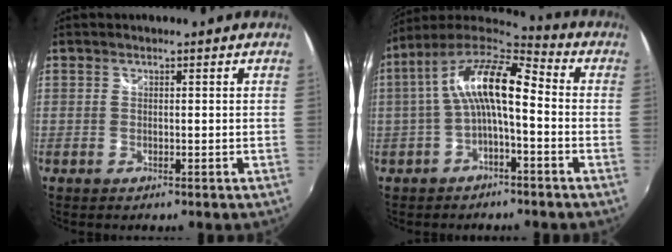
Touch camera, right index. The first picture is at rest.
{"total": 12.6, "force": [-0.7, 4.0, 12.0], "torque": [-0.228, 0.023, -0.019]}